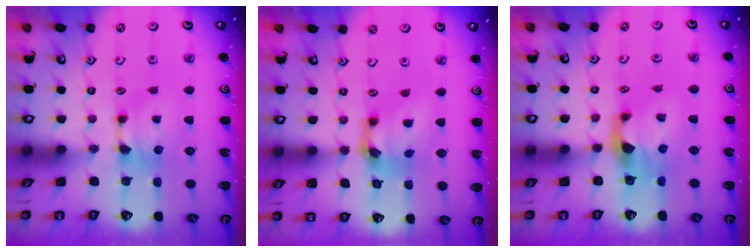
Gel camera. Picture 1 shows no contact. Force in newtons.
{"total": 4.6, "press": 4.1, "slide": 2.0}
{"total": 3.0, "press": 2.6, "slide": 1.4}